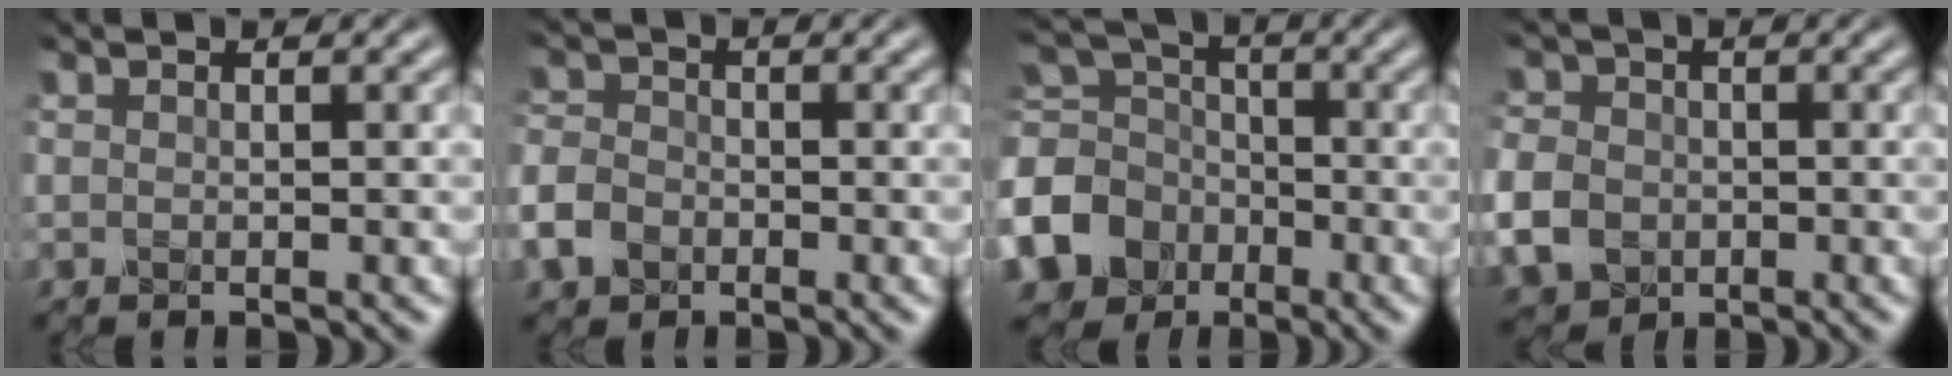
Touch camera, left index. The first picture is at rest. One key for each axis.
{"total": 3.4, "fx": -1.7, "fy": 2.5, "fz": 1.5, "tx": -0.037, "ty": -0.001, "tz": -0.044}
{"total": 10.0, "fx": -3.7, "fy": 8.5, "fz": 3.7, "tx": -0.118, "ty": -0.018, "tz": -0.091}
{"total": 5.1, "fx": -1.4, "fy": 4.3, "fz": 2.3, "tx": -0.063, "ty": -0.008, "tz": -0.036}